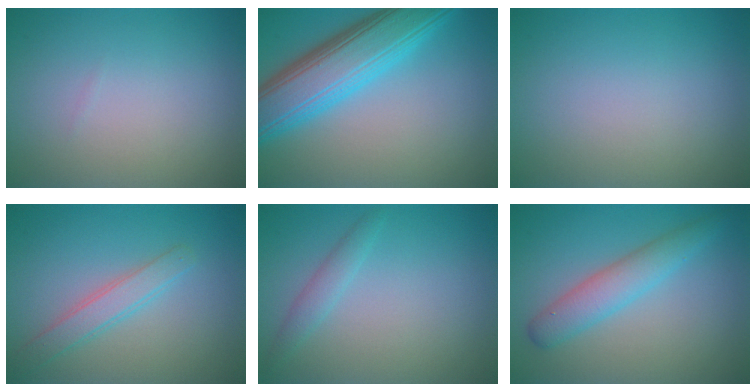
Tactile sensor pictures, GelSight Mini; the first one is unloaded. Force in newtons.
{"total": 8.8, "press": 8.8, "slide": 0.2}
{"total": 0.0}
{"total": 2.5, "press": 2.5, "slide": 0.1}
{"total": 1.5, "press": 1.5, "slide": 0.0}
{"total": 3.5, "press": 3.5, "slide": 0.2}